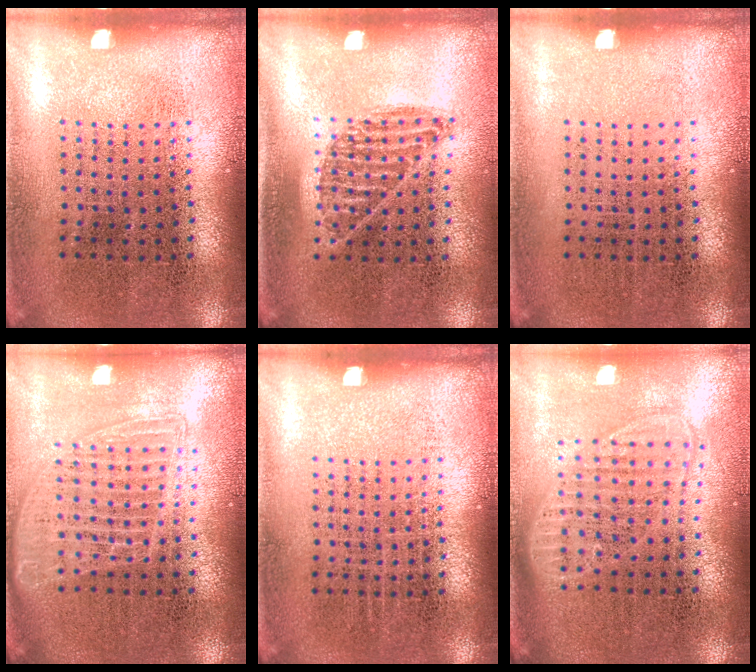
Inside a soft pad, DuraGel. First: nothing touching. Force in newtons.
{"total": 0.9, "press": 0.8, "slide": 0.4}
{"total": 0.0}
{"total": 1.5, "press": 1.3, "slide": 0.7}
{"total": 0.0}
{"total": 1.8, "press": 1.4, "slide": 1.0}